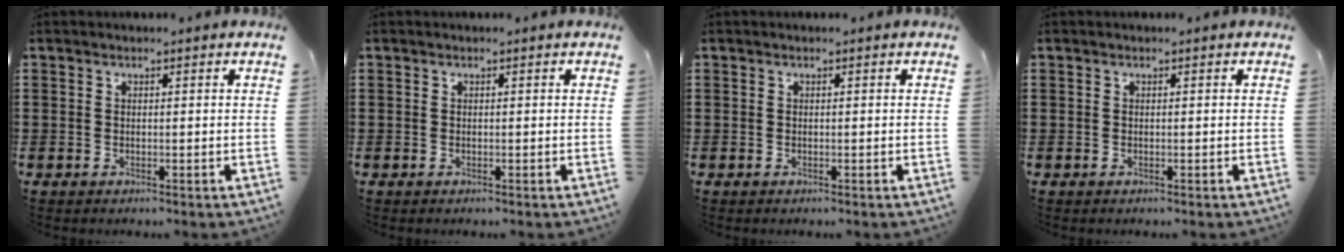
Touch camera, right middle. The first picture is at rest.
{"total": 0.0}
{"total": 0.0}
{"total": 0.0}